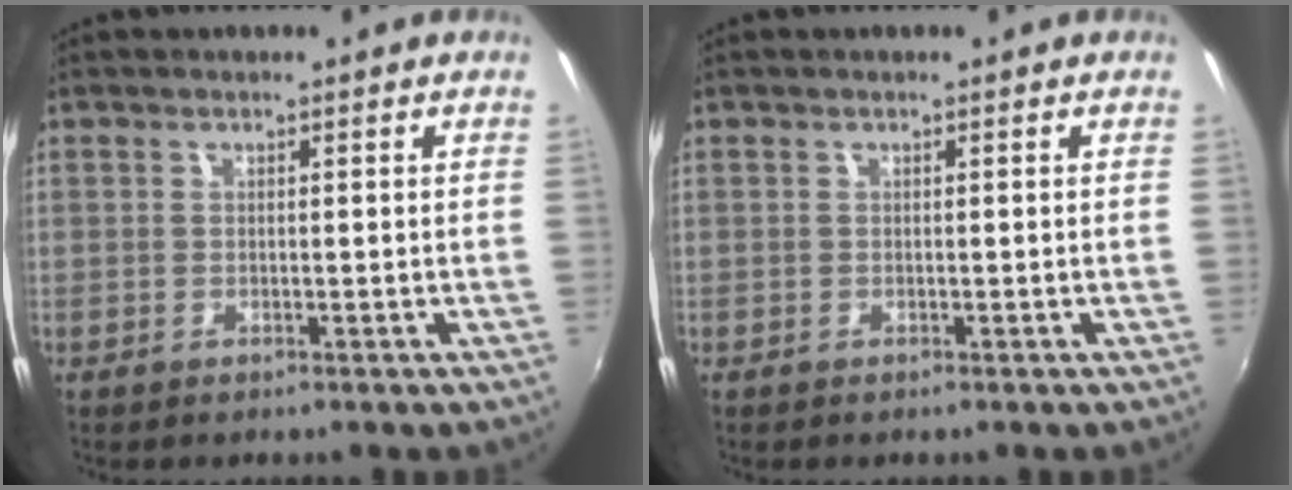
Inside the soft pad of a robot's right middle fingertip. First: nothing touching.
{"total": 0.0}